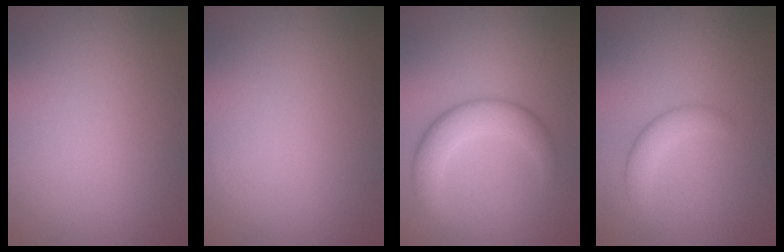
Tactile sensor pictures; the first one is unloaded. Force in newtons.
{"total": 0.0}
{"total": 4.6, "press": 4.6, "slide": 0.1}
{"total": 2.4, "press": 2.4, "slide": 0.1}